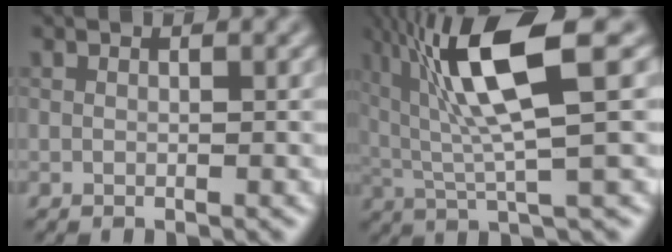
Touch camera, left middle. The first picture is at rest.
{"total": 8.0, "force": [2.4, 1.5, 7.5], "torque": [-0.147, 0.011, 0.061]}